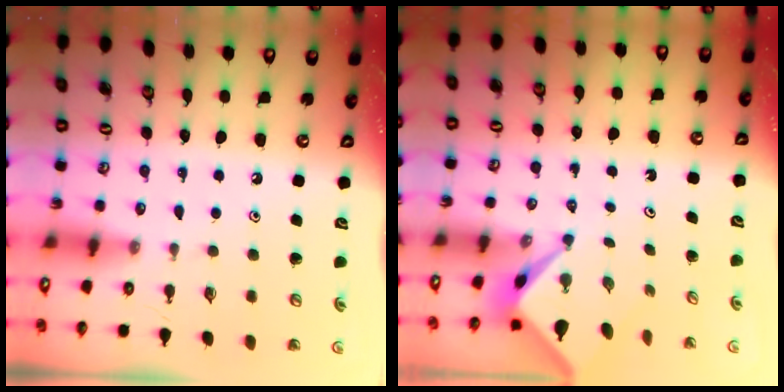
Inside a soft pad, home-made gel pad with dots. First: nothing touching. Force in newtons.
{"total": 2.9, "press": 2.9, "slide": 0.1}